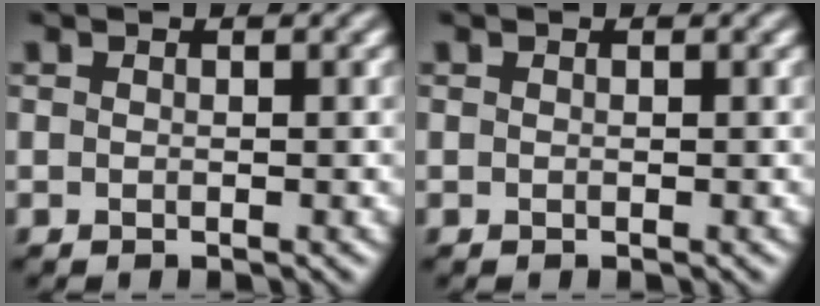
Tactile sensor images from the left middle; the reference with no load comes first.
{"total": 0.0}